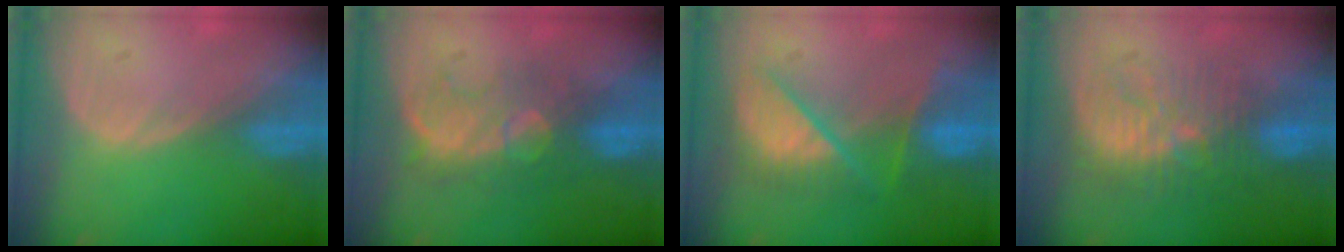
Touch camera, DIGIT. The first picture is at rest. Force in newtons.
{"total": 8.0, "press": 7.8, "slide": 1.9}
{"total": 7.9, "press": 7.9, "slide": 0.5}
{"total": 9.2, "press": 9.0, "slide": 2.1}